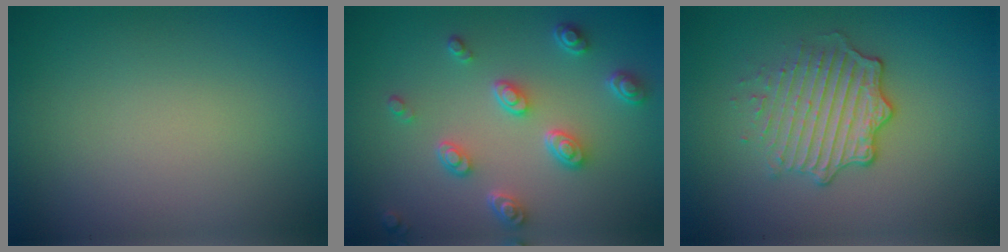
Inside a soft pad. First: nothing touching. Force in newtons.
{"total": 4.3, "press": 3.3, "slide": 2.8}
{"total": 4.7, "press": 3.4, "slide": 3.2}